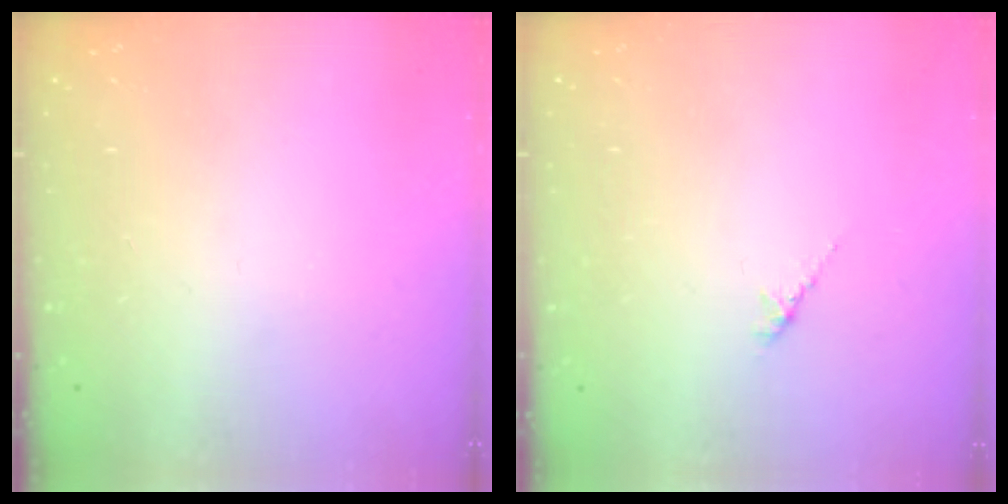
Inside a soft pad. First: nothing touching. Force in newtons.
{"total": 1.5, "press": 1.4, "slide": 0.5}